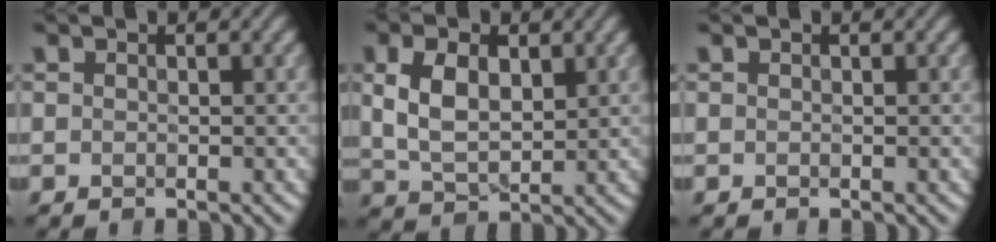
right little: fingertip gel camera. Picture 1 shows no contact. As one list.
[{"total": 5.1, "force": [1.0, 3.0, 4.0], "torque": [-0.088, 0.002, 0.019]}, {"total": 0.0}]